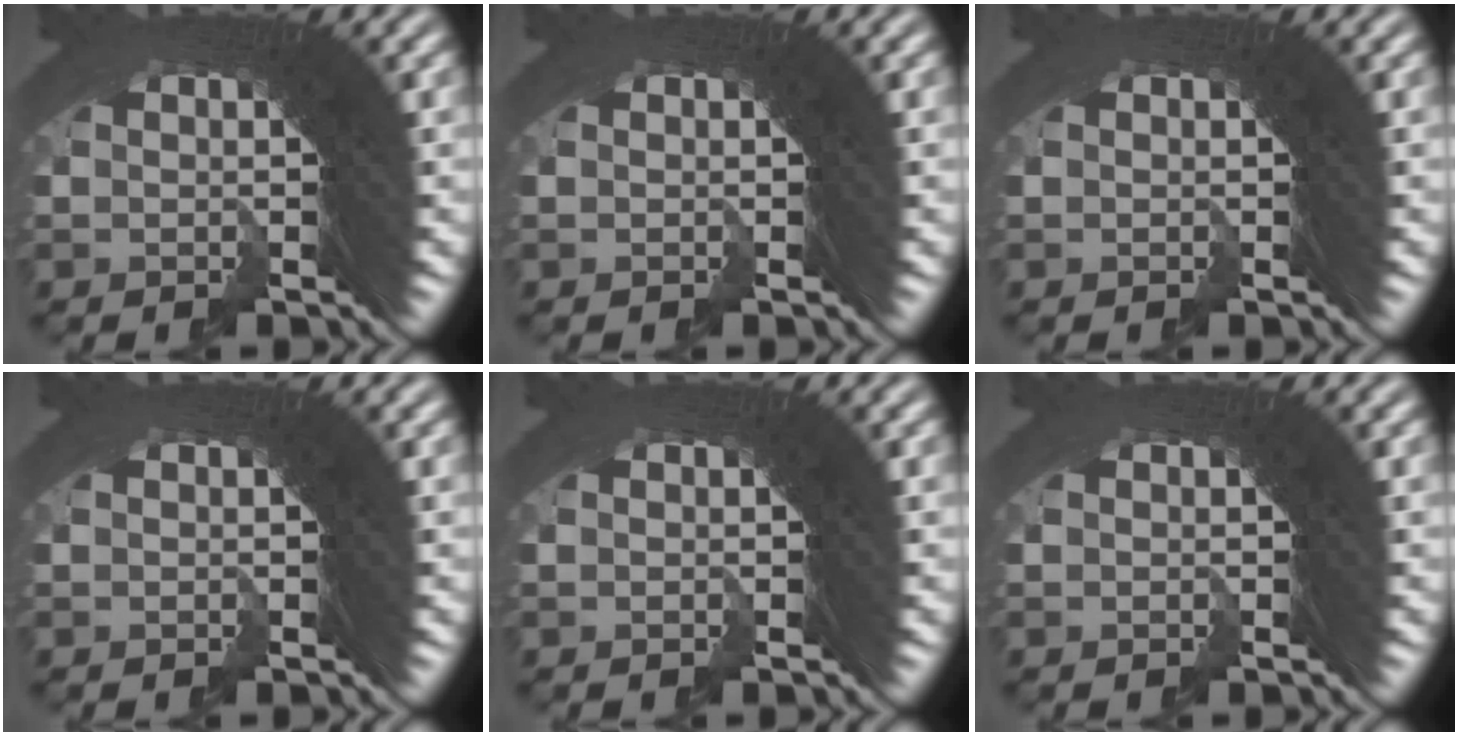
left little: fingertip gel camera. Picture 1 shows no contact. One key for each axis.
{"total": 0.0}
{"total": 0.0}
{"total": 0.0}
{"total": 0.0}
{"total": 0.0}